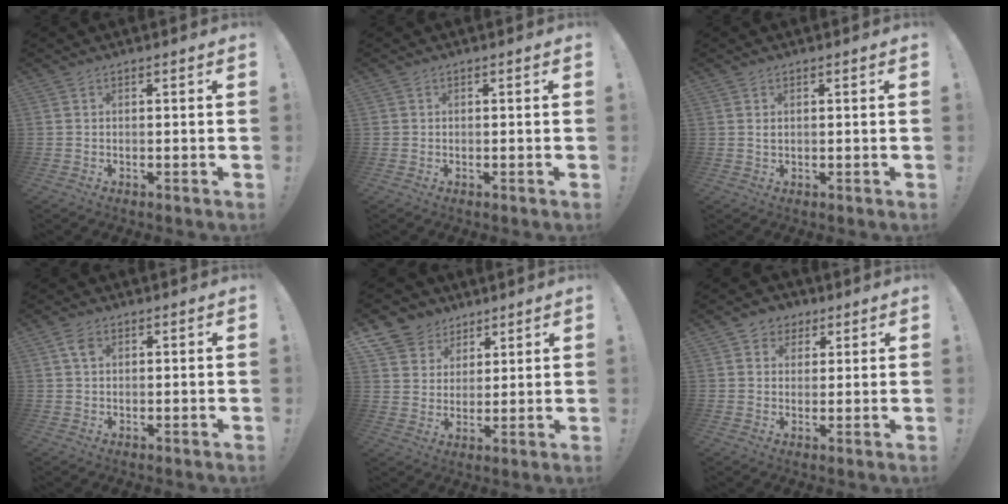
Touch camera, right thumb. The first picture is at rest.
{"total": 0.6, "force": [0.1, 0.6, 0.1], "torque": [-0.001, 0.002, 0.002]}
{"total": 0.8, "force": [0.5, 0.3, 0.6], "torque": [-0.005, -0.003, 0.007]}
{"total": 3.3, "force": [1.3, 2.1, 2.3], "torque": [-0.045, 0.003, 0.025]}
{"total": 8.6, "force": [5.4, 6.7, 0.8], "torque": [-0.009, -0.045, 0.109]}
{"total": 5.0, "force": [1.9, 4.6, 0.8], "torque": [0.002, -0.014, 0.035]}